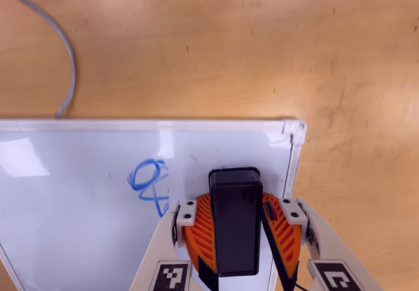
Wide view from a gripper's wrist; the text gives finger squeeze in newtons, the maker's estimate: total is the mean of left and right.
{"total": 14.3, "left": 17.1, "right": 11.4}